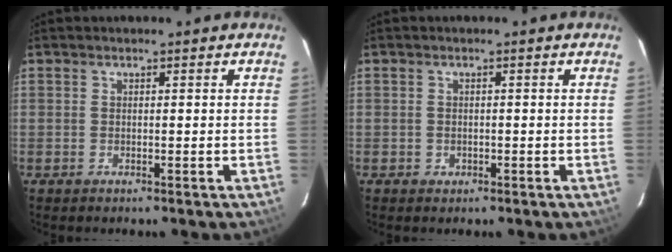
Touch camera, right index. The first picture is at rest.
{"total": 1.2, "force": [-0.5, 1.1, 0.1], "torque": [0.001, 0.001, -0.003]}